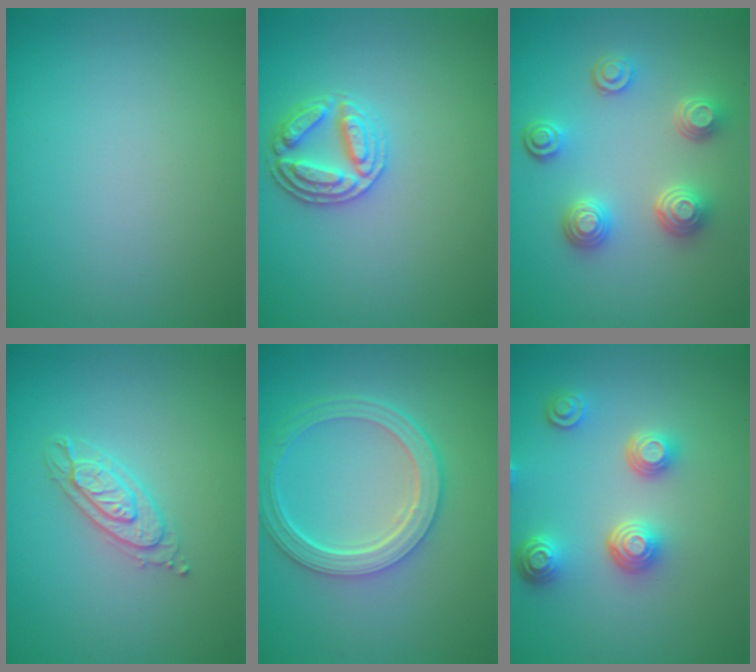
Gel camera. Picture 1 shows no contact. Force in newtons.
{"total": 2.9, "press": 2.9, "slide": 0.5}
{"total": 3.9, "press": 3.3, "slide": 2.0}
{"total": 2.2, "press": 2.1, "slide": 0.4}
{"total": 5.0, "press": 3.7, "slide": 3.3}
{"total": 3.9, "press": 3.3, "slide": 2.2}